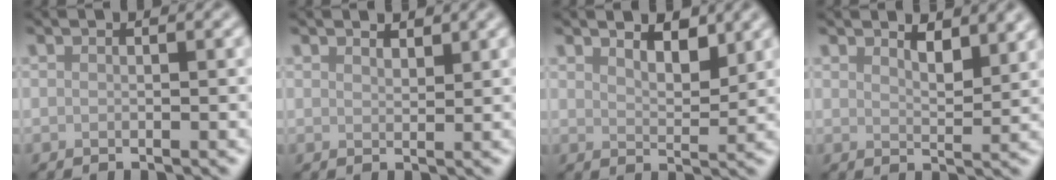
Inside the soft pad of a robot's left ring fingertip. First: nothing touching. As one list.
[{"total": 1.4, "force": [1.3, 0.4, 0.4], "torque": [-0.007, 0.001, 0.024]}, {"total": 2.9, "force": [2.3, 0.9, 1.6], "torque": [-0.029, -0.003, 0.036]}, {"total": 2.6, "force": [2.0, 0.7, 1.5], "torque": [-0.024, -0.007, 0.033]}]